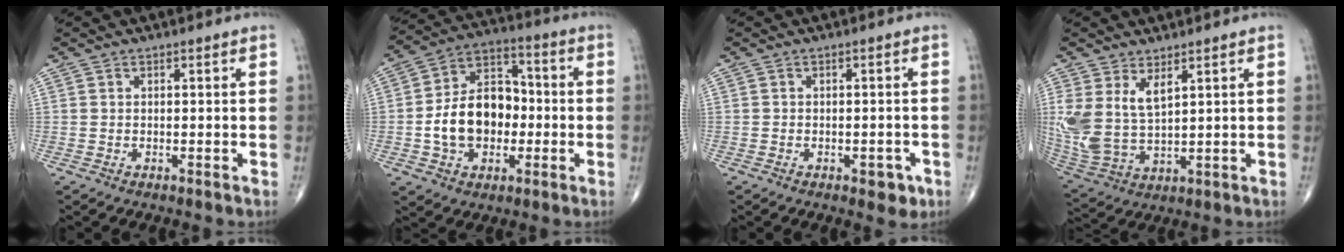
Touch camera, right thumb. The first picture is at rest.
{"total": 15.1, "force": [-2.1, 10.6, 10.5], "torque": [-0.147, 0.038, -0.040]}
{"total": 3.2, "force": [-1.6, 1.8, 2.2], "torque": [-0.007, 0.005, -0.019]}
{"total": 10.6, "force": [4.2, 5.2, 8.1], "torque": [-0.181, -0.018, 0.101]}